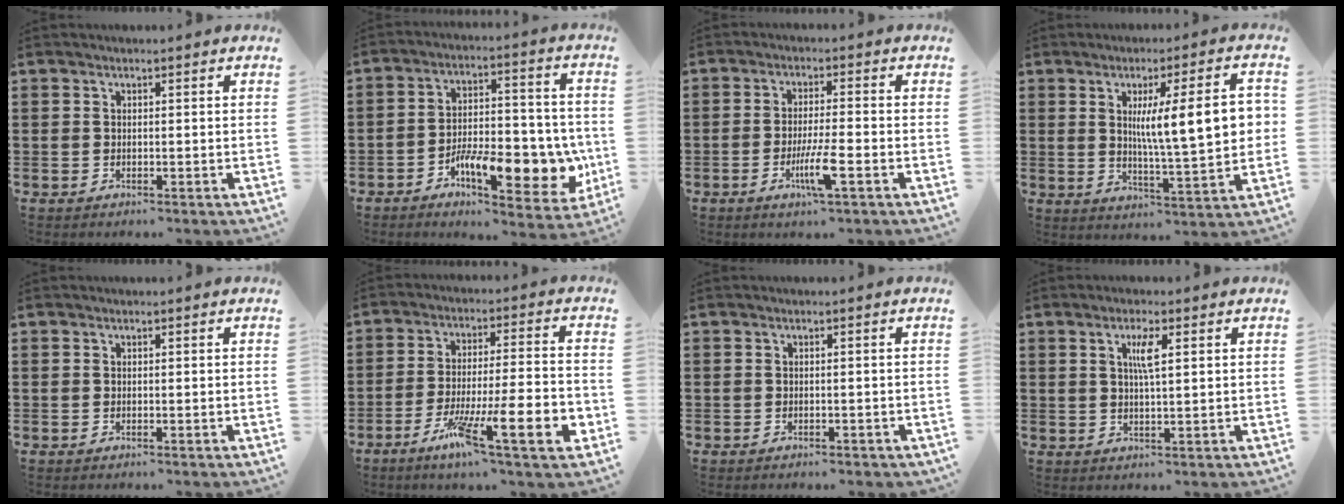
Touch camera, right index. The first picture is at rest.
{"total": 13.5, "force": [-5.2, 5.9, 11.0], "torque": [-0.163, 0.006, -0.082]}
{"total": 6.0, "force": [-2.3, 0.6, 5.5], "torque": [-0.111, -0.018, -0.043]}
{"total": 11.7, "force": [2.2, 2.0, 11.3], "torque": [-0.184, -0.001, 0.029]}
{"total": 0.0}
{"total": 13.7, "force": [-5.9, 1.7, 12.2], "torque": [-0.220, -0.001, -0.098]}
{"total": 0.6, "force": [-0.5, 0.2, 0.2], "torque": [-0.007, -0.002, -0.011]}
{"total": 3.3, "force": [1.1, 0.4, 3.1], "torque": [-0.064, 0.003, 0.016]}